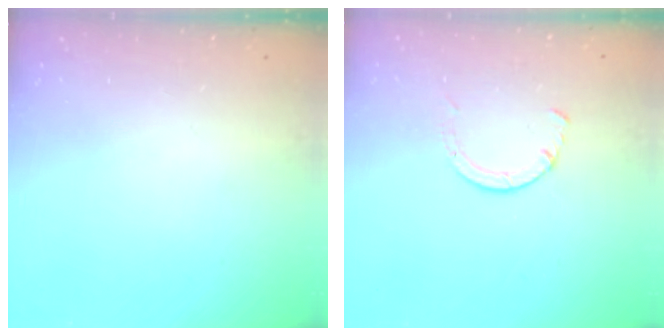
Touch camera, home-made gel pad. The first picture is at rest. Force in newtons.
{"total": 2.8, "press": 2.8, "slide": 0.4}